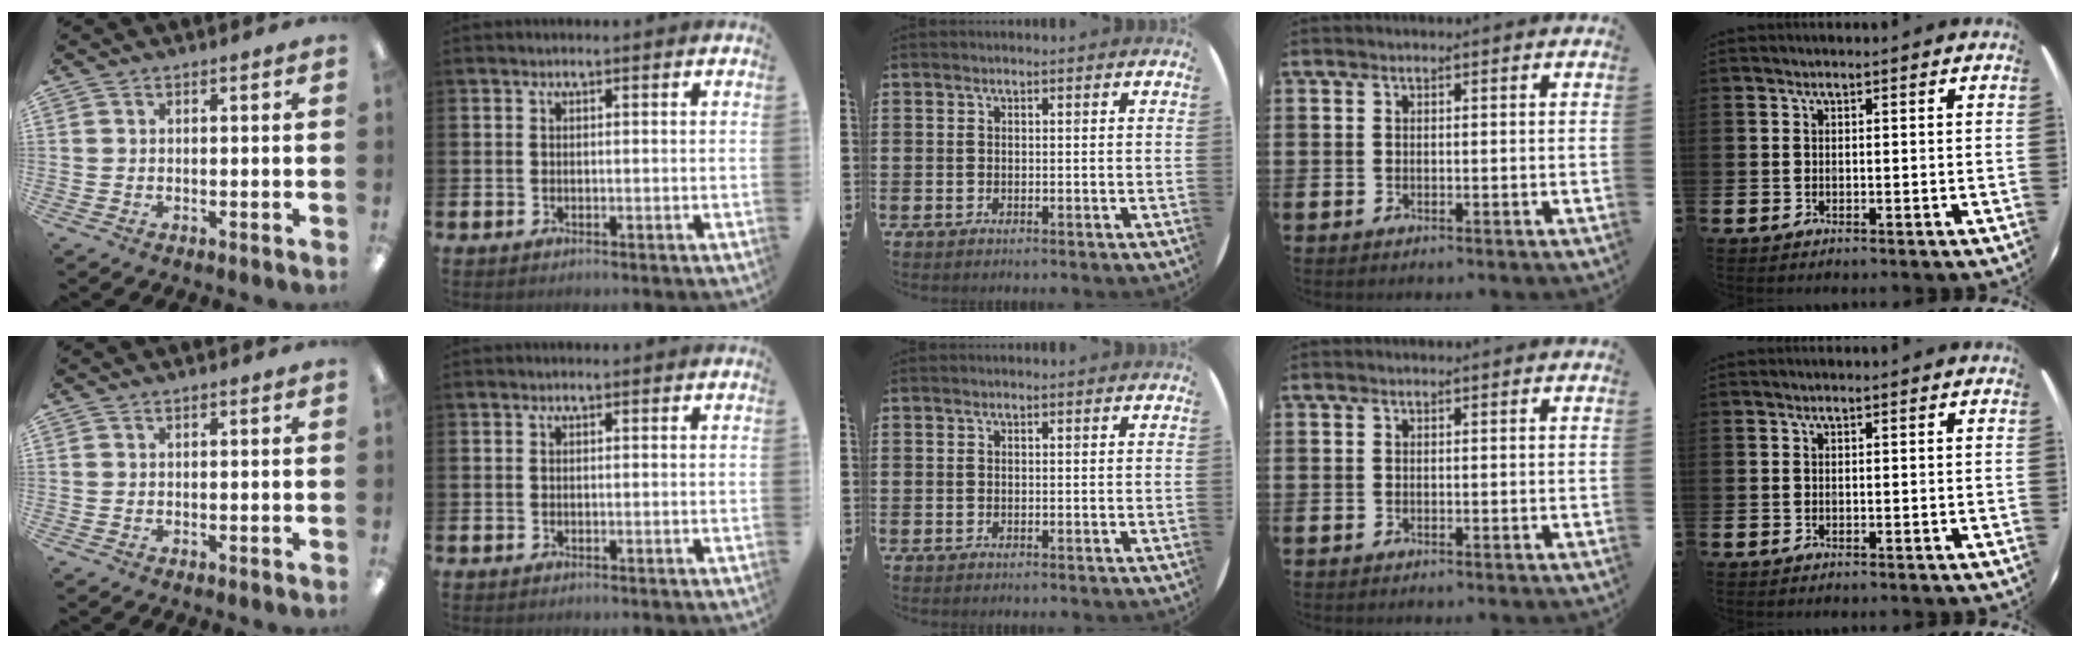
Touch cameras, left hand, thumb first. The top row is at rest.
{}